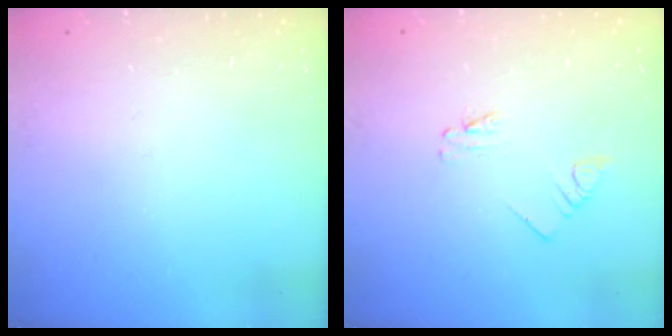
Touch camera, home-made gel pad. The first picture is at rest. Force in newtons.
{"total": 1.1, "press": 1.0, "slide": 0.1}